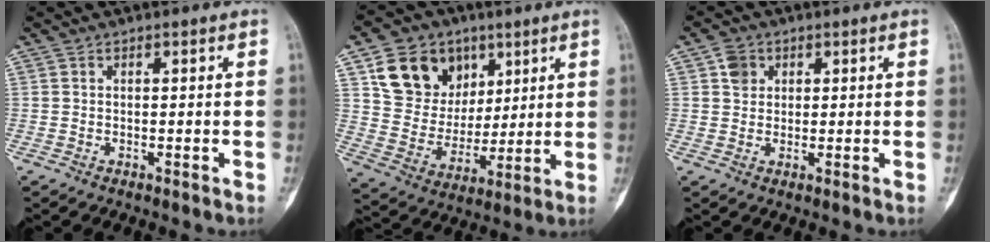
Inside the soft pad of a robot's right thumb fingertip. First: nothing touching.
{"total": 15.8, "force": [7.3, 12.4, 6.5], "torque": [-0.077, -0.020, 0.139]}
{"total": 3.2, "force": [1.2, 2.7, 1.1], "torque": [-0.004, -0.003, 0.018]}